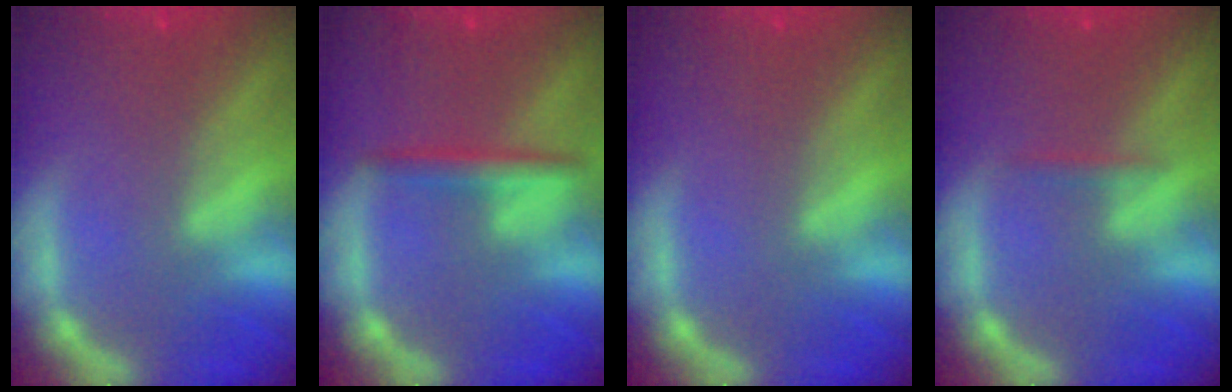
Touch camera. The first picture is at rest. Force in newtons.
{"total": 2.4}
{"total": 0.0}
{"total": 0.9}